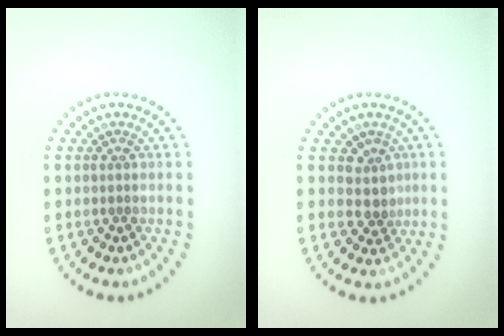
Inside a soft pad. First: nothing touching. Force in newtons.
{"total": 2.3, "press": 1.7, "slide": 1.5}